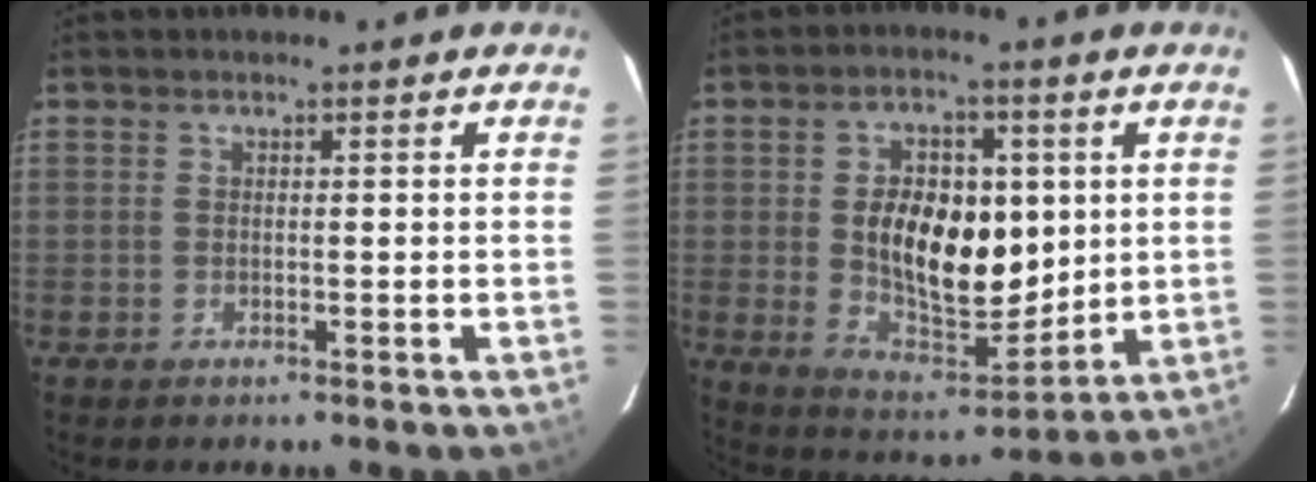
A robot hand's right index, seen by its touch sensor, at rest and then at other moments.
{"total": 15.7, "force": [2.0, 9.4, 12.5], "torque": [-0.224, 0.001, 0.048]}